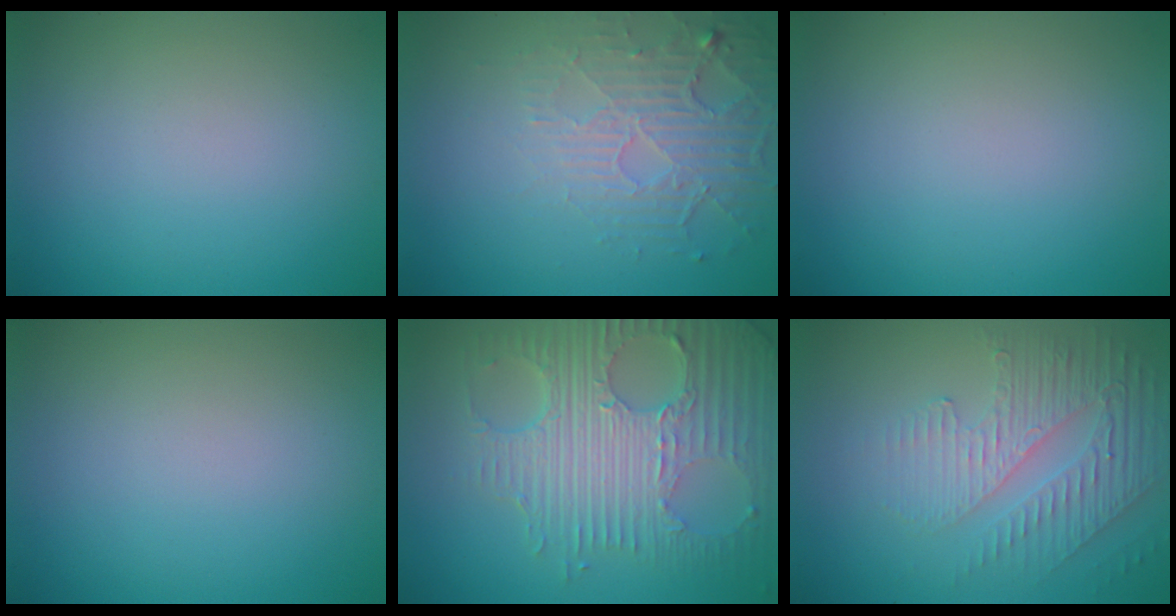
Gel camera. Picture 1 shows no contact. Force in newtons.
{"total": 5.4, "press": 3.4, "slide": 4.2}
{"total": 0.0}
{"total": 0.0}
{"total": 8.6, "press": 5.9, "slide": 6.2}
{"total": 5.0, "press": 3.1, "slide": 3.9}